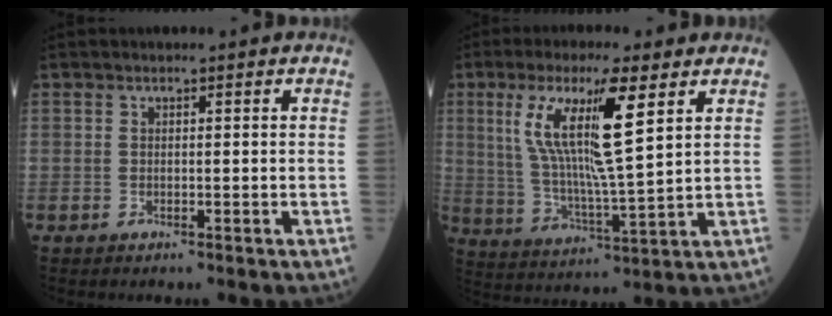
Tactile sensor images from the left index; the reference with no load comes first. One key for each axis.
{"total": 14.0, "fx": 5.7, "fy": 0.9, "fz": 12.8, "tx": -0.266, "ty": -0.005, "tz": 0.109}